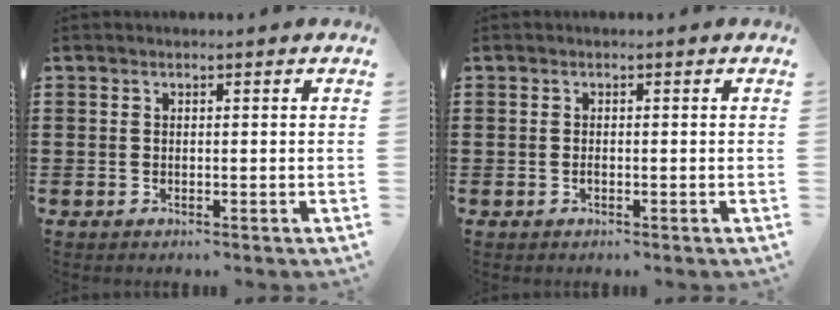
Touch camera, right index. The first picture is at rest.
{"total": 0.5, "force": [-0.3, 0.1, 0.4], "torque": [-0.010, -0.004, -0.005]}